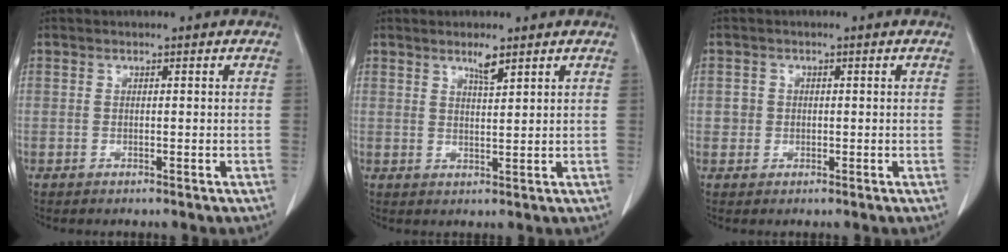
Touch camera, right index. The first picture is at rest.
{"total": 2.6, "force": [1.9, 0.2, 1.7], "torque": [-0.035, -0.002, 0.035]}
{"total": 1.7, "force": [0.1, 1.7, 0.3], "torque": [-0.001, 0.005, 0.001]}